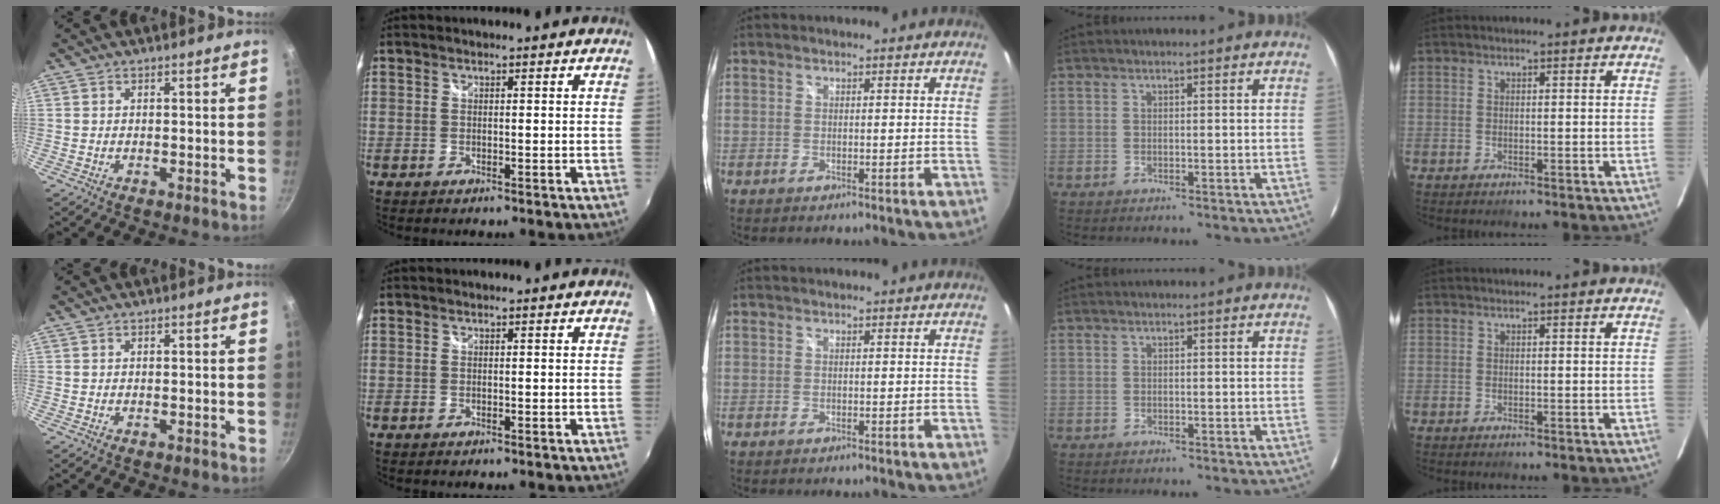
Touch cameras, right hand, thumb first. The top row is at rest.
{}